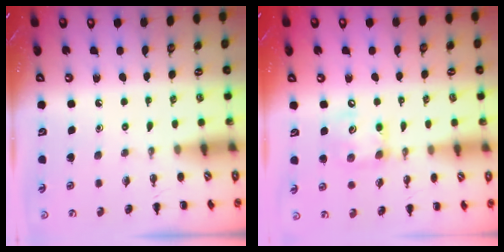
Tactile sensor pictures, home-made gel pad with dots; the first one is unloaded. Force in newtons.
{"total": 9.8, "press": 9.8, "slide": 1.2}